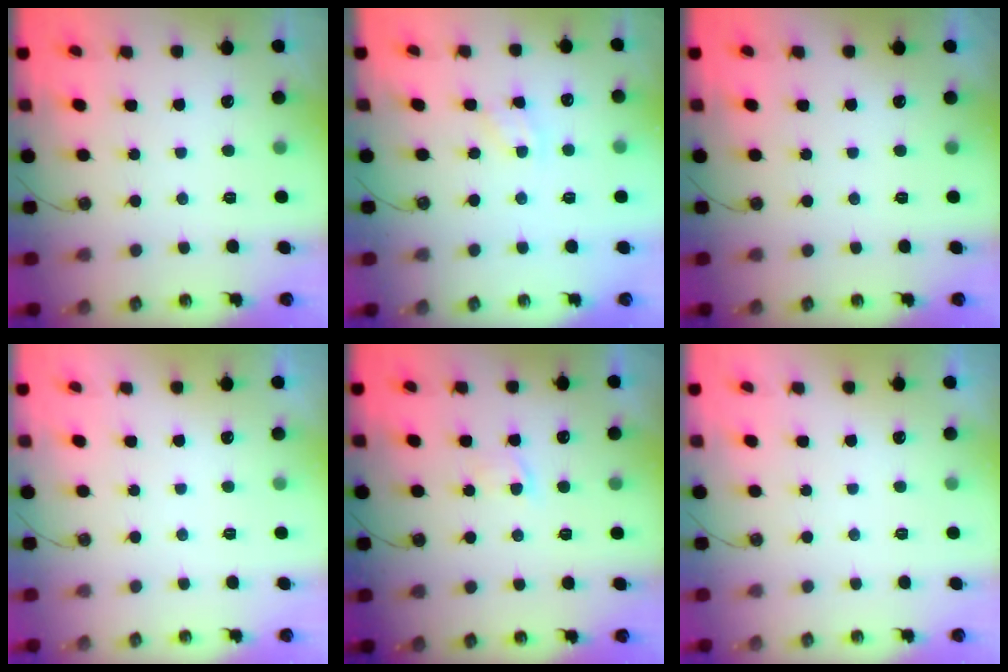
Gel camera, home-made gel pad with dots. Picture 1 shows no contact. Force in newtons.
{"total": 2.7, "press": 2.7, "slide": 0.3}
{"total": 0.0}
{"total": 0.0}
{"total": 1.6, "press": 1.6, "slide": 0.3}
{"total": 0.0}